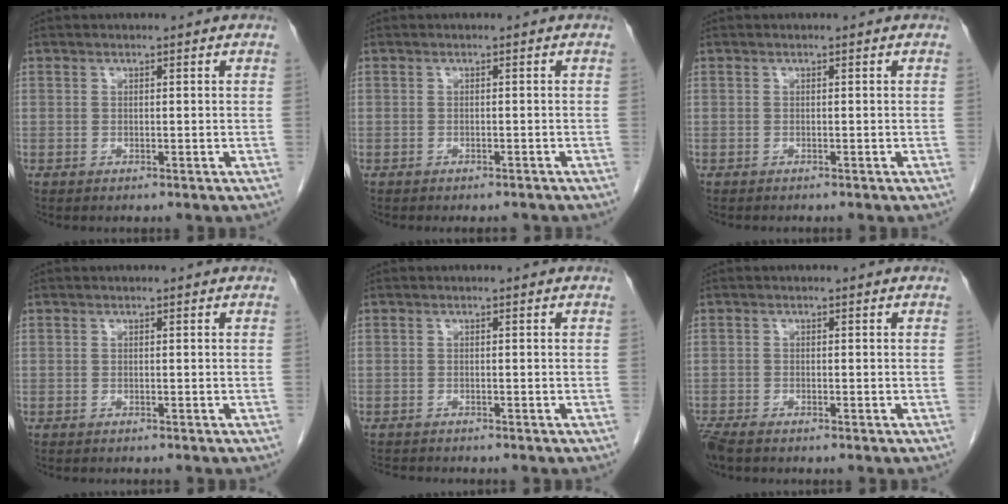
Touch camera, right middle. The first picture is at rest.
{"total": 2.6, "force": [-2.4, 0.8, 0.8], "torque": [-0.014, -0.006, -0.027]}
{"total": 1.4, "force": [-1.2, 0.2, 0.6], "torque": [-0.012, -0.002, -0.013]}
{"total": 1.4, "force": [-1.2, 0.2, 0.6], "torque": [-0.011, -0.002, -0.013]}
{"total": 2.8, "force": [-2.7, 0.2, 0.7], "torque": [-0.013, -0.013, -0.042]}
{"total": 2.6, "force": [-2.2, 0.6, 1.3], "torque": [-0.030, -0.009, -0.041]}